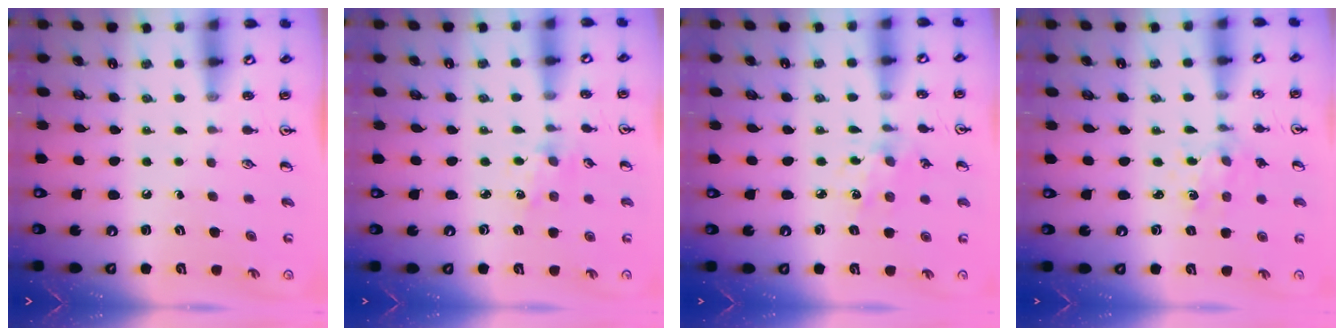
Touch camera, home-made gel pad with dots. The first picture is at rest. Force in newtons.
{"total": 1.0, "press": 1.0, "slide": 0.2}
{"total": 2.8, "press": 2.7, "slide": 0.7}
{"total": 1.5, "press": 1.5, "slide": 0.0}